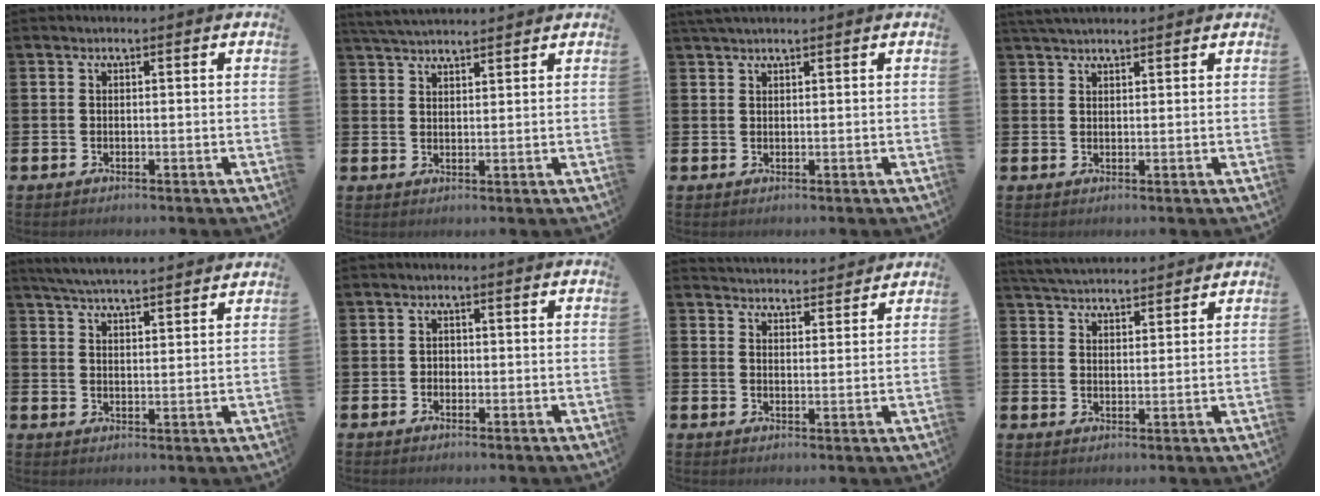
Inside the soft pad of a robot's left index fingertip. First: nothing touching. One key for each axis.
{"total": 3.7, "fx": 3.7, "fy": 0.3, "fz": 0.7, "tx": -0.023, "ty": -0.013, "tz": 0.069}
{"total": 1.6, "fx": 1.5, "fy": 0.1, "fz": 0.7, "tx": -0.007, "ty": 0.001, "tz": 0.025}
{"total": 2.8, "fx": 2.6, "fy": 0.6, "fz": 0.8, "tx": -0.014, "ty": -0.005, "tz": 0.047}
{"total": 5.2, "fx": 5.1, "fy": -0.1, "fz": 0.7, "tx": -0.035, "ty": -0.028, "tz": 0.093}
{"total": 1.0, "fx": -0.3, "fy": 0.9, "fz": 0.3, "tx": -0.001, "ty": 0.004, "tz": -0.009}
{"total": 4.0, "fx": 4.0, "fy": 0.3, "fz": -0.2, "tx": 0.001, "ty": -0.030, "tz": 0.071}
{"total": 4.4, "fx": 4.4, "fy": 0.4, "fz": 0.1, "tx": -0.016, "ty": -0.024, "tz": 0.080}